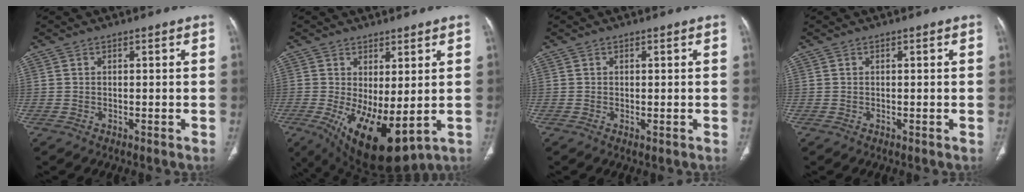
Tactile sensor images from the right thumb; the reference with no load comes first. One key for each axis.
{"total": 13.0, "fx": -1.7, "fy": 5.4, "fz": 11.6, "tx": -0.194, "ty": -0.023, "tz": -0.002}
{"total": 0.5, "fx": -0.2, "fy": 0.2, "fz": 0.5, "tx": -0.011, "ty": -0.004, "tz": -0.002}
{"total": 0.0}